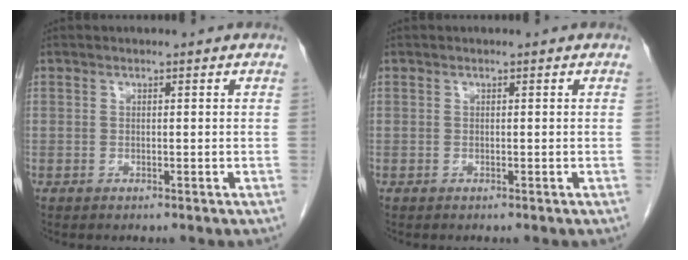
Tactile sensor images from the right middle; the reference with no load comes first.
{"total": 0.0}